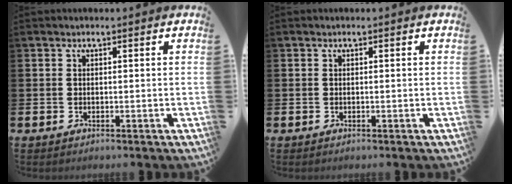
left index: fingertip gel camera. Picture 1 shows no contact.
{"total": 0.0}